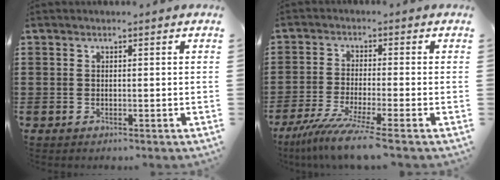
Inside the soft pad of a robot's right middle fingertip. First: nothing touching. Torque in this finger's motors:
{"motor_torque": [2.14, 0.01, 0.25, 0.14]}